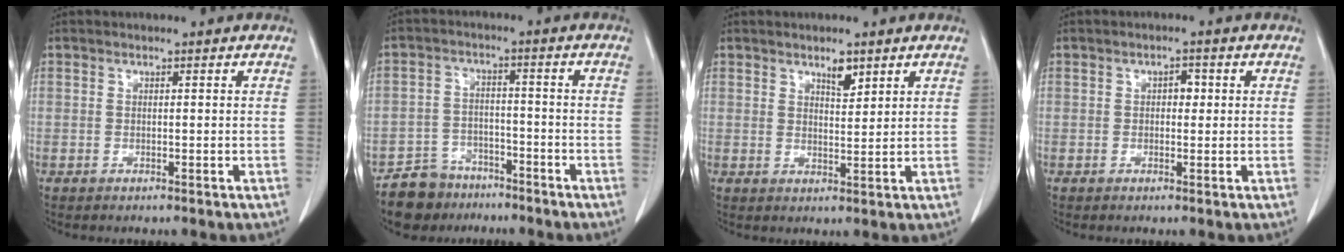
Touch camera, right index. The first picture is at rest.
{"total": 8.8, "force": [-6.9, 5.3, 0.8], "torque": [-0.018, 0.026, -0.120]}
{"total": 2.9, "force": [2.0, 0.9, 1.8], "torque": [-0.033, -0.005, 0.036]}
{"total": 1.7, "force": [0.3, 1.0, 1.3], "torque": [-0.017, 0.005, 0.002]}